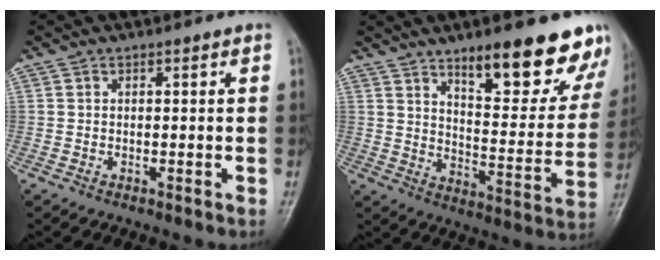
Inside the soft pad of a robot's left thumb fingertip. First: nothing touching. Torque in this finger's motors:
{"motor_torque": [1.84, 1.70, 1.25, -1.52, 0.09]}